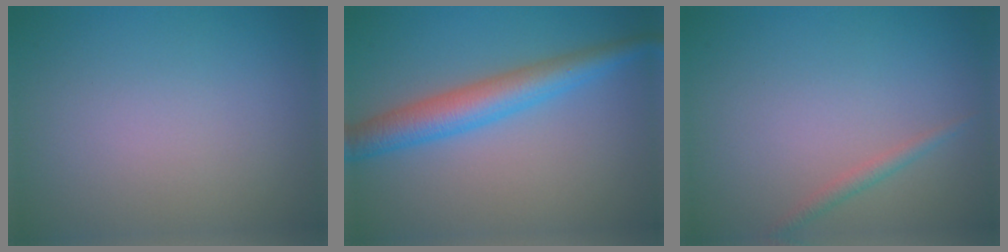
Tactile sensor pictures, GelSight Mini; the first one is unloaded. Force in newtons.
{"total": 4.6, "press": 4.6, "slide": 0.0}
{"total": 1.1, "press": 1.1, "slide": 0.0}